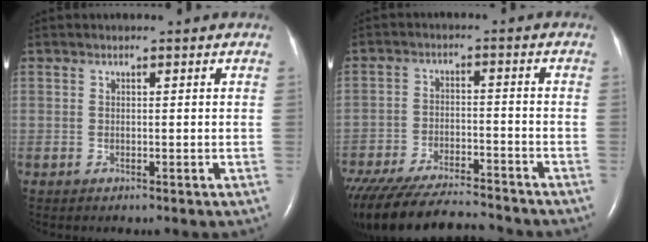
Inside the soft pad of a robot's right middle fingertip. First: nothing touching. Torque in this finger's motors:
{"motor_torque": [1.08, -1.07, 0.25, 0.10]}